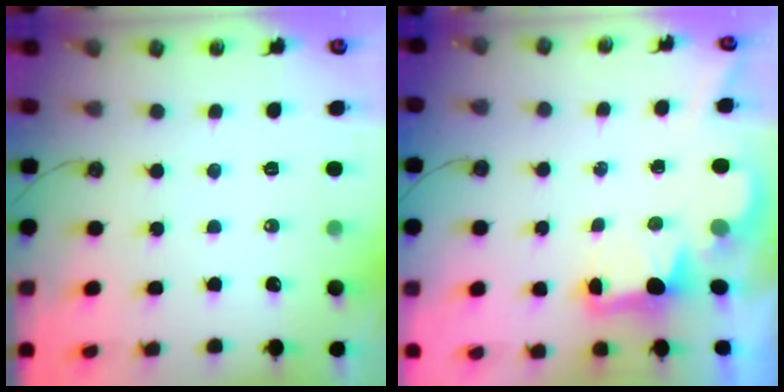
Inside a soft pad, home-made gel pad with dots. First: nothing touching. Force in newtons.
{"total": 2.0, "press": 1.9, "slide": 0.7}